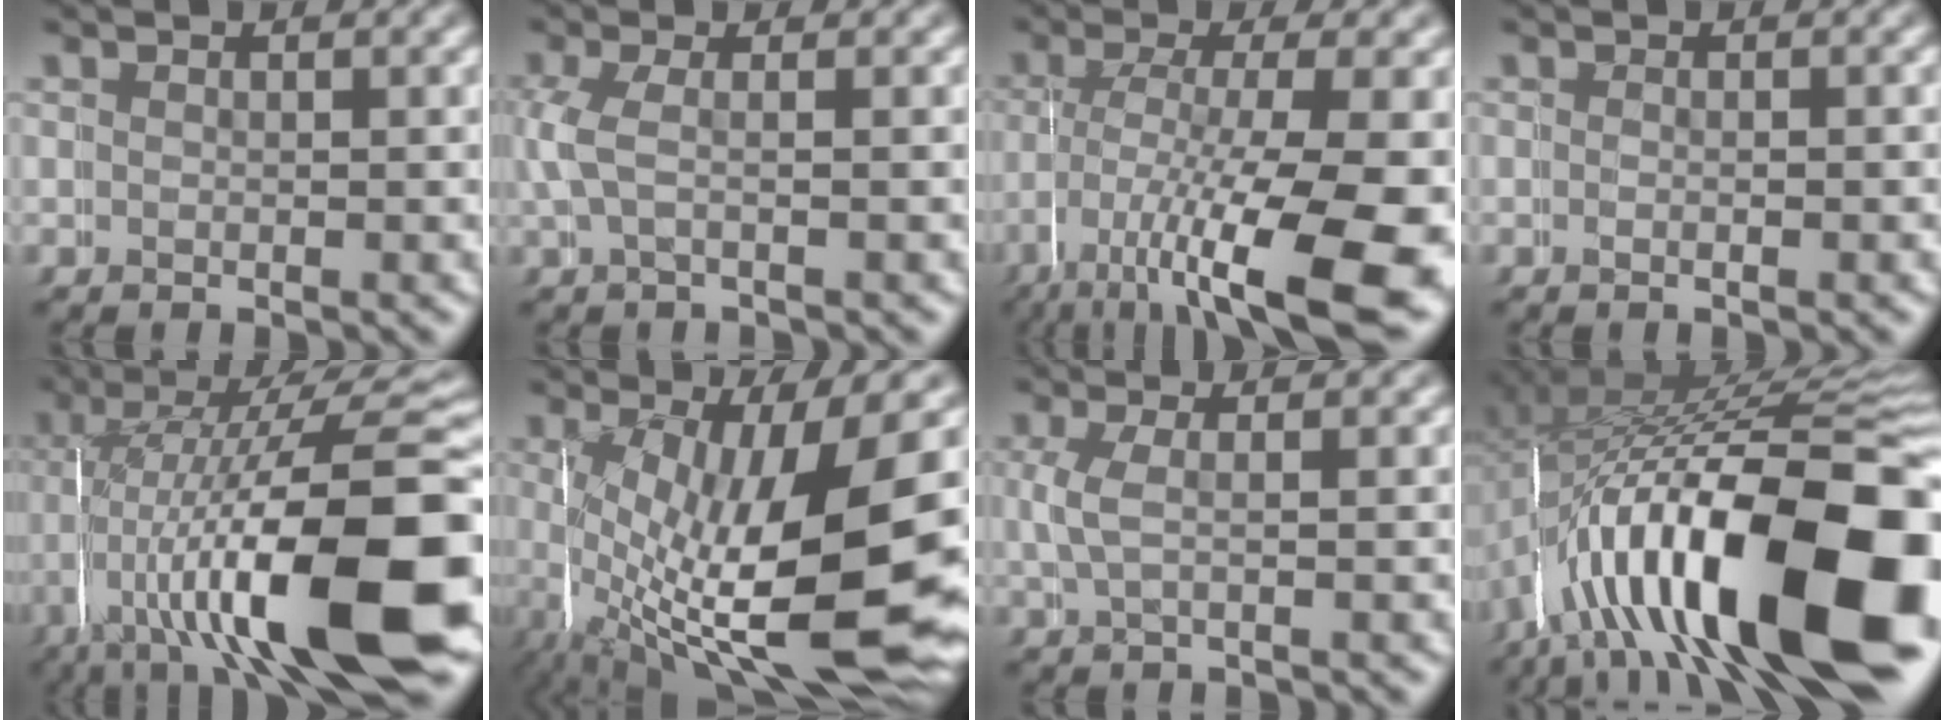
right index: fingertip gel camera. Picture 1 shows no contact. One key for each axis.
{"total": 1.6, "fx": 0.4, "fy": 0.9, "fz": 1.3, "tx": -0.044, "ty": 0.001, "tz": 0.004}
{"total": 9.2, "fx": -2.9, "fy": 2.8, "fz": 8.3, "tx": -0.143, "ty": -0.031, "tz": -0.032}
{"total": 0.0}
{"total": 14.8, "fx": -1.7, "fy": 5.1, "fz": 13.8, "tx": -0.214, "ty": -0.009, "tz": -0.018}
{"total": 14.8, "fx": -3.8, "fy": 6.0, "fz": 13.0, "tx": -0.221, "ty": -0.046, "tz": -0.030}
{"total": 1.0, "fx": 0.5, "fy": 0.4, "fz": 0.8, "tx": -0.031, "ty": -0.001, "tz": 0.007}
{"total": 20.3, "fx": -5.4, "fy": 9.7, "fz": 16.9, "tx": -0.285, "ty": -0.027, "tz": -0.068}